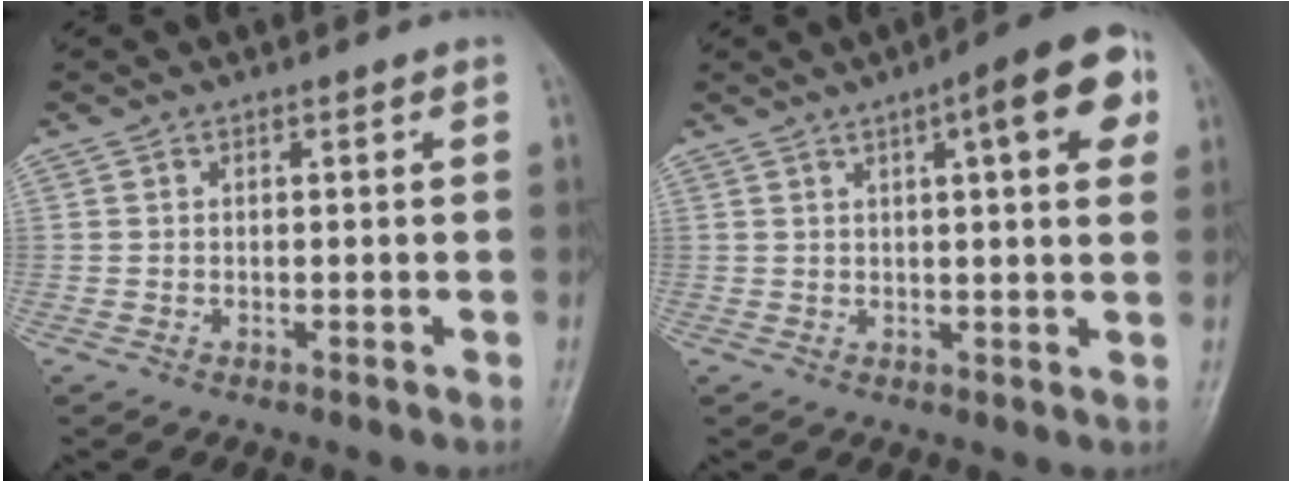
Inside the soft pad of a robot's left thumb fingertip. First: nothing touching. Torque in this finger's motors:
{"motor_torque": [0.25, 0.29, 0.28, -0.07, 0.13]}